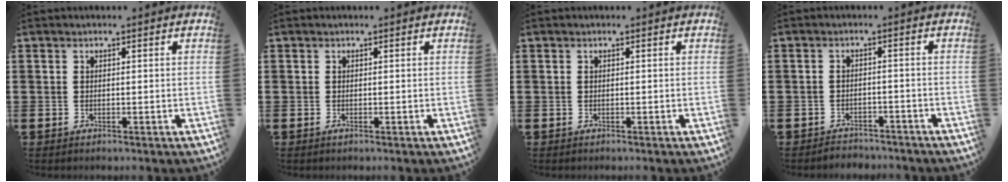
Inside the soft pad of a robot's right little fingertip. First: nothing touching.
{"total": 0.0}
{"total": 0.0}
{"total": 1.8, "force": [-1.7, 0.2, -0.2], "torque": [-0.004, 0.005, -0.040]}